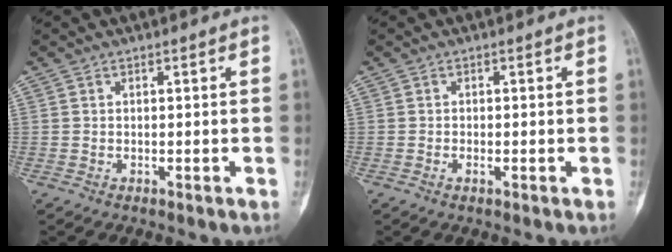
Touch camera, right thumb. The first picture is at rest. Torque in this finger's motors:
{"motor_torque": [-0.36, -0.02, -0.08, 0.25, -0.01]}